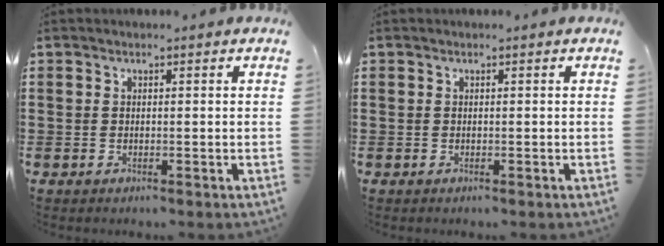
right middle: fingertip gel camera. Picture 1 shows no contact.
{"total": 0.0}